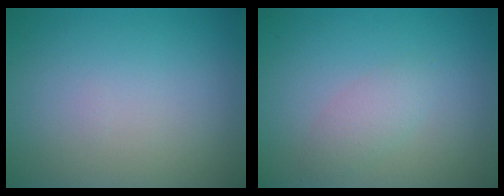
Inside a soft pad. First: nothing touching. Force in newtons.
{"total": 1.7, "press": 1.7, "slide": 0.0}